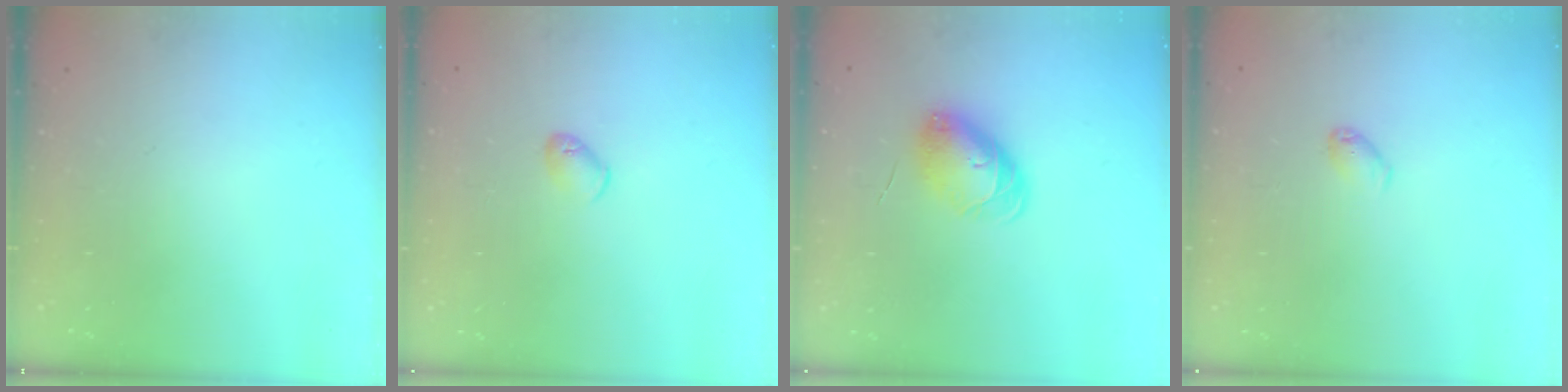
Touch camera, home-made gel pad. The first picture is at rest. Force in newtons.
{"total": 4.8, "press": 4.7, "slide": 0.8}
{"total": 7.3, "press": 7.2, "slide": 0.4}
{"total": 3.2, "press": 3.2, "slide": 0.5}